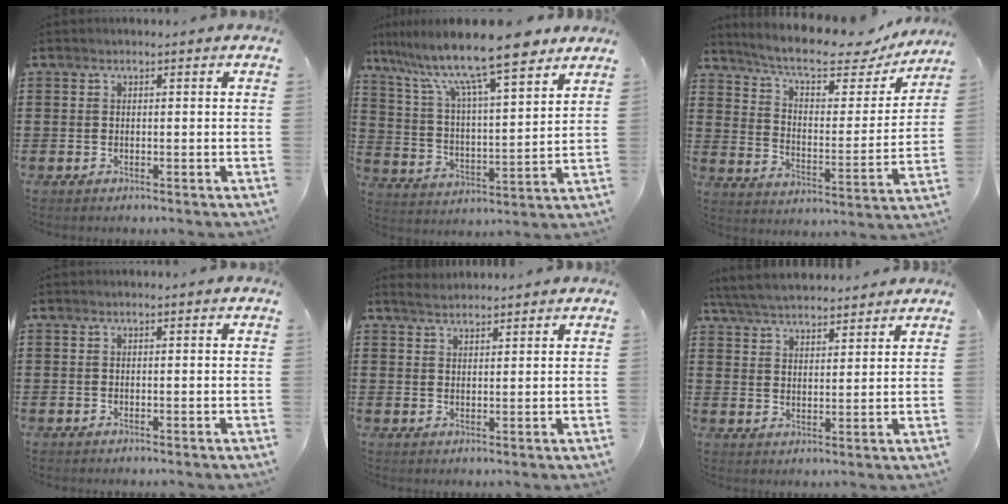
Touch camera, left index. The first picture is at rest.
{"total": 13.0, "force": [10.6, 1.4, 7.4], "torque": [-0.172, -0.053, 0.177]}
{"total": 9.0, "force": [7.5, 1.7, 4.7], "torque": [-0.105, -0.044, 0.123]}
{"total": 0.0}
{"total": 2.1, "force": [2.1, 0.4, 0.3], "torque": [-0.011, 0.004, 0.041]}
{"total": 5.6, "force": [5.3, 1.0, 1.3], "torque": [-0.044, -0.014, 0.099]}